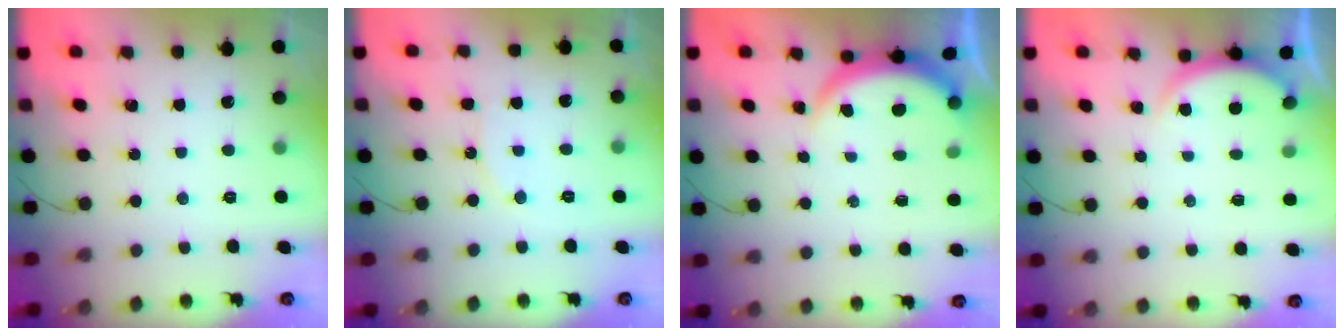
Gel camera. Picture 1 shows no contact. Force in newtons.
{"total": 8.0, "press": 7.8, "slide": 2.0}
{"total": 3.9, "press": 3.9, "slide": 0.3}
{"total": 2.2, "press": 2.2, "slide": 0.6}